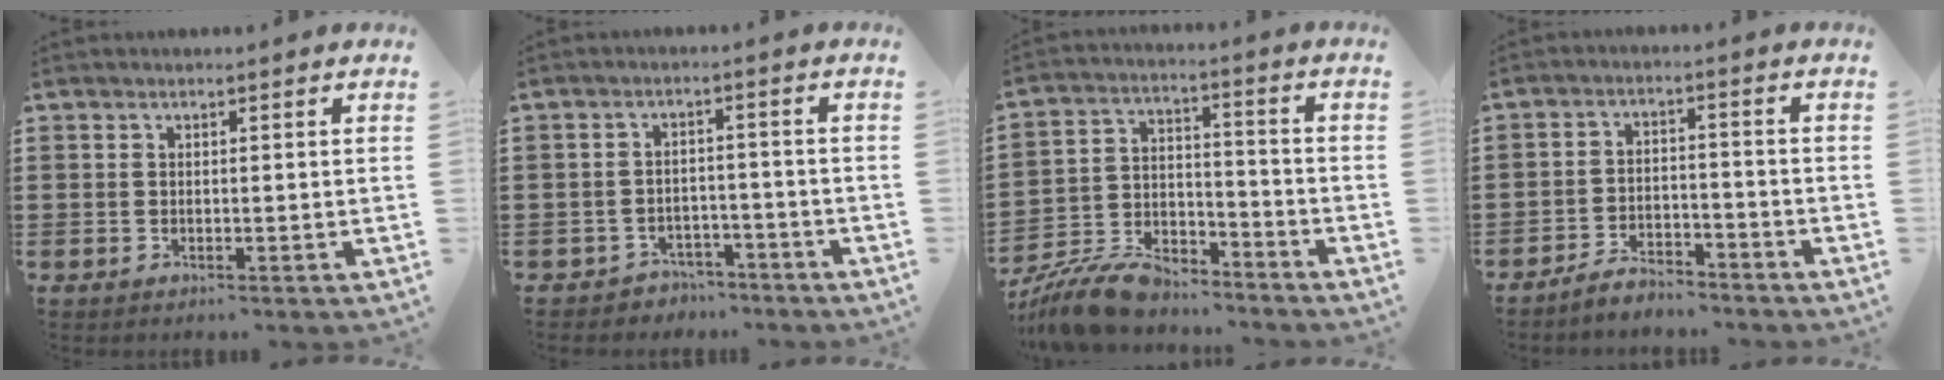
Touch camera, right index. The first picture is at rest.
{"total": 2.9, "force": [-2.7, 1.1, 0.0], "torque": [-0.010, 0.004, -0.056]}
{"total": 10.0, "force": [-9.3, 2.4, 2.9], "torque": [-0.068, 0.025, -0.182]}
{"total": 3.9, "force": [-3.8, 0.7, 0.5], "torque": [-0.013, 0.011, -0.077]}